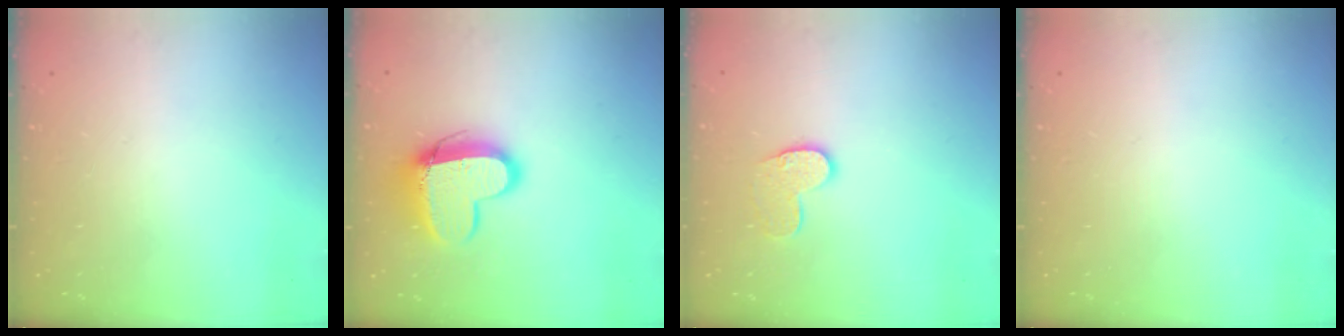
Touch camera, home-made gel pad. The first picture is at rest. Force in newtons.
{"total": 13.1, "press": 13.0, "slide": 1.1}
{"total": 9.1, "press": 9.0, "slide": 0.6}
{"total": 0.0}